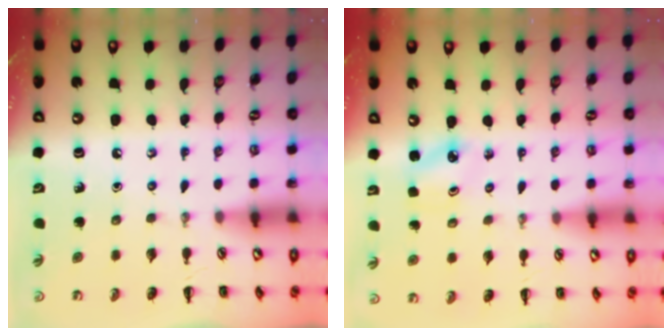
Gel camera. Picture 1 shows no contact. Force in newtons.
{"total": 2.3, "press": 2.3, "slide": 0.4}